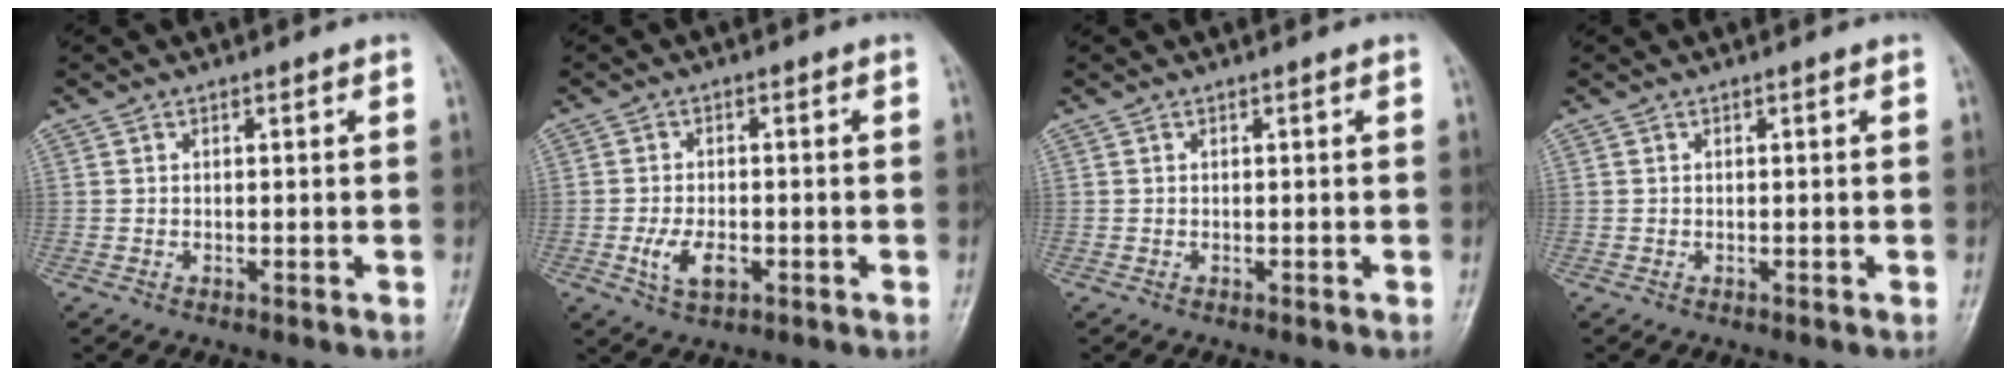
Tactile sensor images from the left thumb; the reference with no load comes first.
{"total": 5.4, "force": [-1.7, 3.1, 4.1], "torque": [-0.078, 0.003, -0.028]}
{"total": 0.0}
{"total": 0.0}